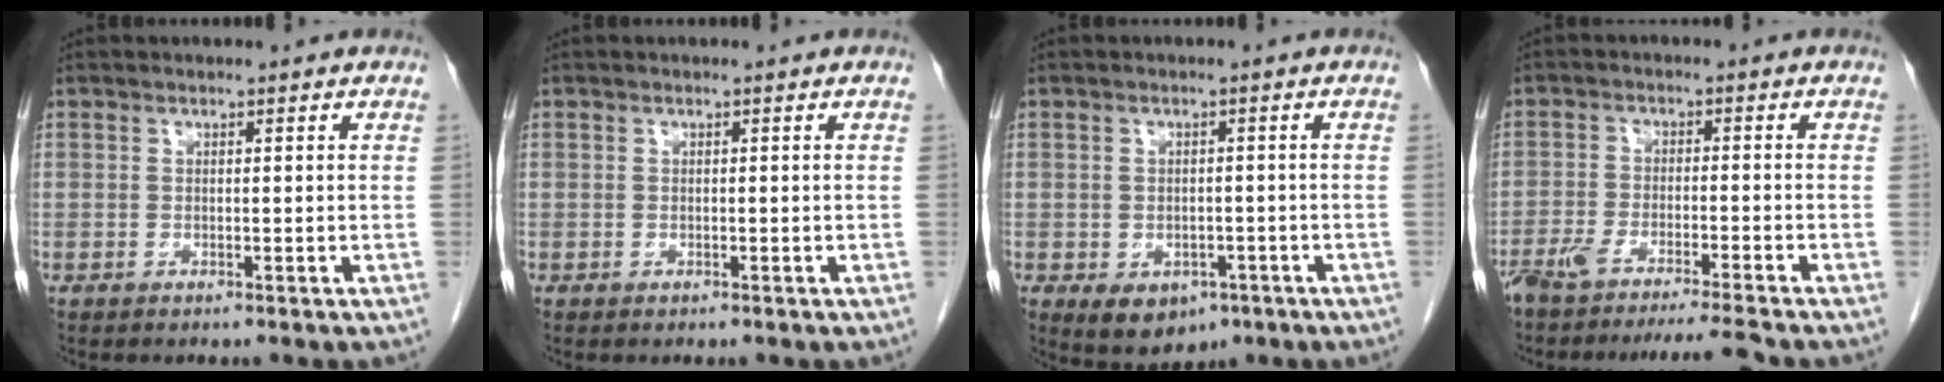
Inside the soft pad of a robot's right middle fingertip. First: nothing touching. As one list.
[{"total": 0.0}, {"total": 6.8, "force": [-3.3, 4.7, 3.6], "torque": [-0.048, 0.005, -0.035]}, {"total": 9.0, "force": [-8.0, -0.8, 4.1], "torque": [-0.052, -0.011, -0.128]}]